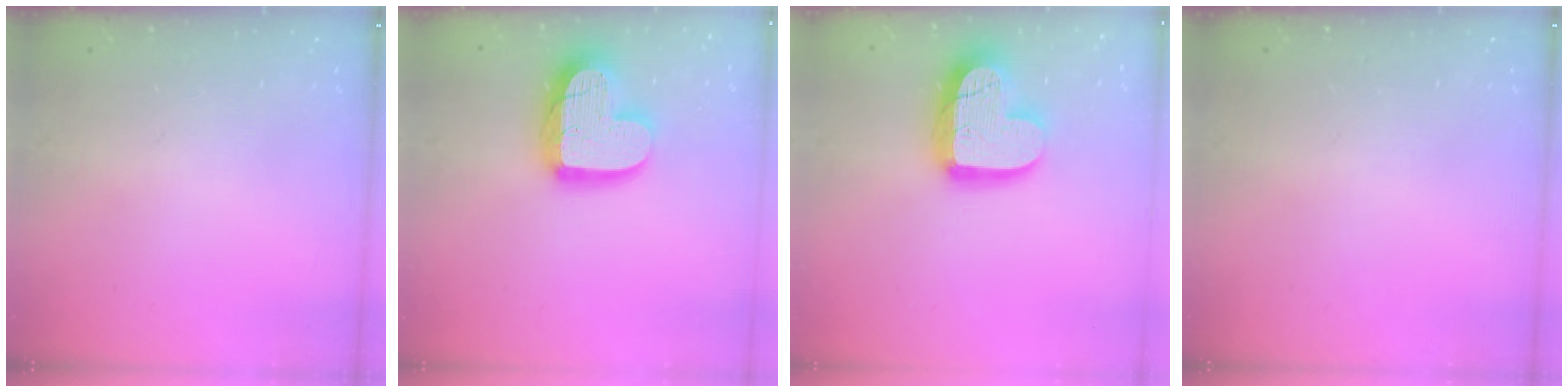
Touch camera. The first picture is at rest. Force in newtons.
{"total": 18.3, "press": 18.2, "slide": 1.9}
{"total": 17.4, "press": 17.4, "slide": 1.7}
{"total": 0.0}